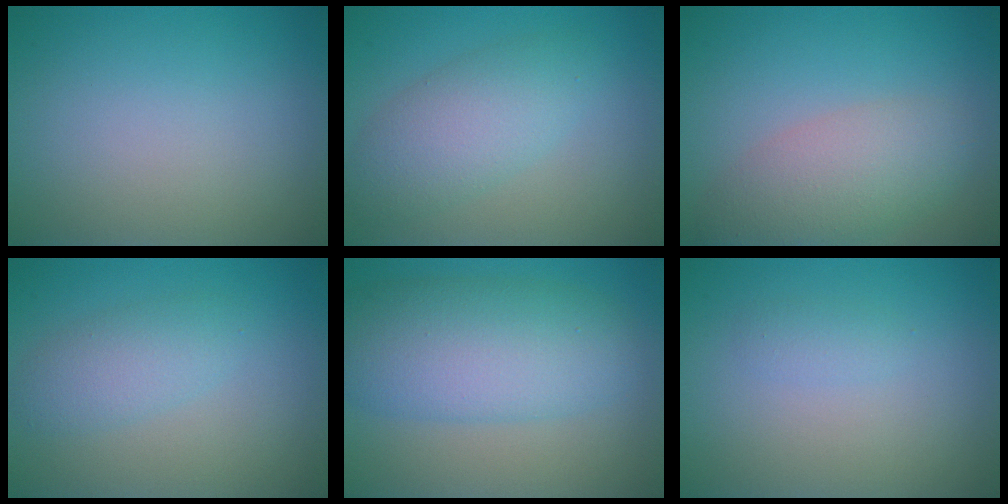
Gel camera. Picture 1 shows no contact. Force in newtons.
{"total": 4.4, "press": 4.4, "slide": 0.2}
{"total": 4.7, "press": 4.7, "slide": 0.3}
{"total": 2.7, "press": 2.7, "slide": 0.1}
{"total": 7.9, "press": 7.9, "slide": 0.4}
{"total": 1.0, "press": 1.0, "slide": 0.1}